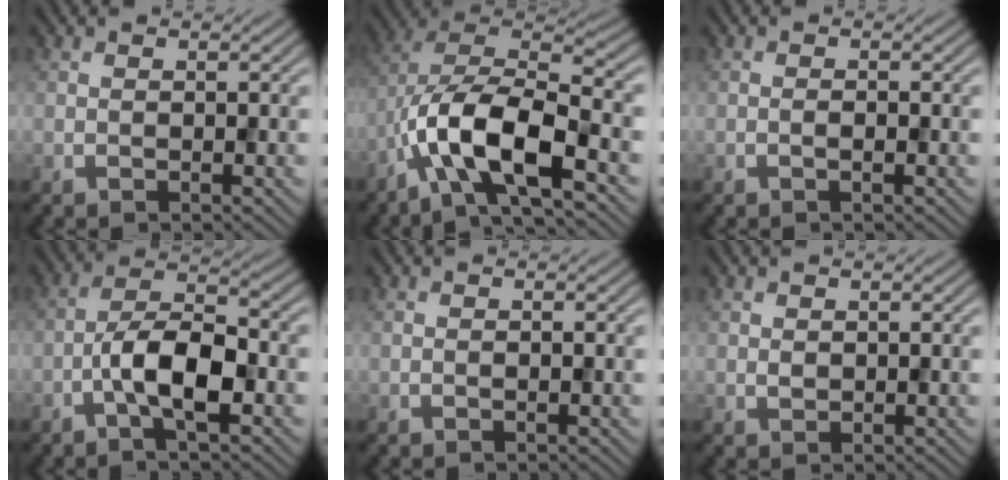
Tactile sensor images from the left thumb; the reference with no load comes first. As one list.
[{"total": 12.2, "force": [-5.3, 4.7, 10.0], "torque": [-0.195, -0.004, -0.109]}, {"total": 0.8, "force": [-0.4, 0.1, 0.7], "torque": [-0.011, 0.001, -0.006]}, {"total": 7.1, "force": [-2.8, 2.3, 6.1], "torque": [-0.112, 0.015, -0.063]}, {"total": 0.0}, {"total": 0.8, "force": [0.3, 0.6, 0.4], "torque": [-0.011, -0.002, 0.007]}]